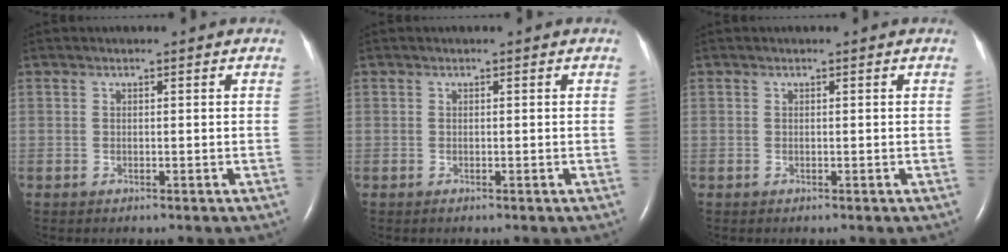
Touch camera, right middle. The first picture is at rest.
{"total": 0.0}
{"total": 0.0}